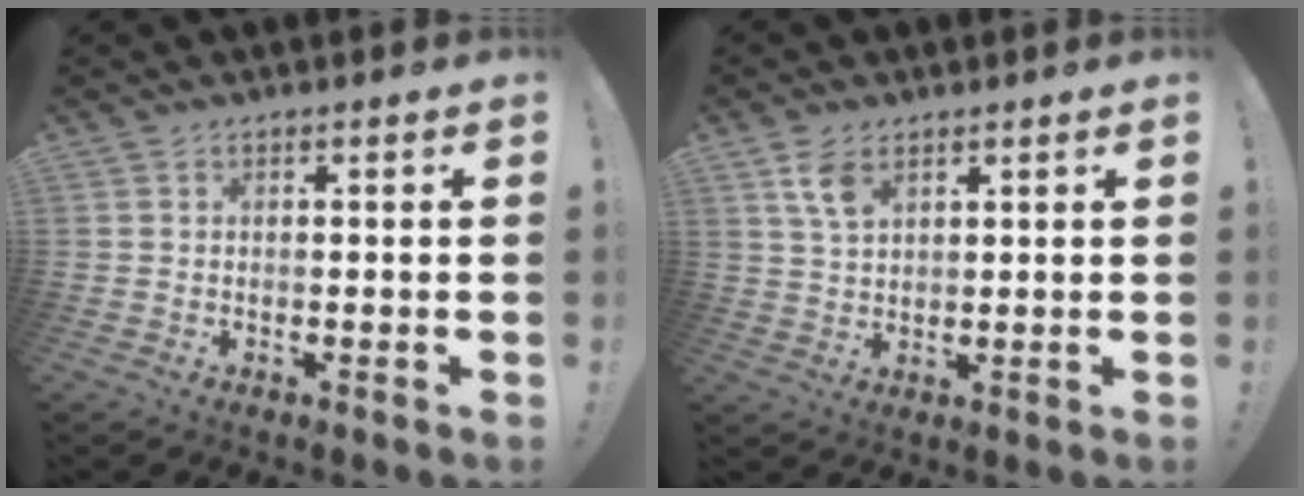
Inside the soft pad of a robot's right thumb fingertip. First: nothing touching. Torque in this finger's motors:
{"motor_torque": [0.02, 0.21, 0.66, 0.31, 0.03]}